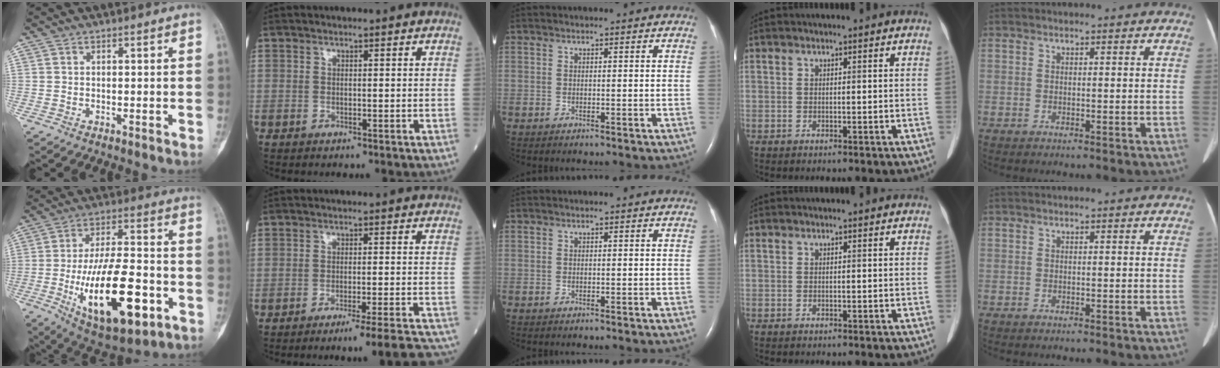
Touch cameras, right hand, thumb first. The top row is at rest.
{"thumb": {"total": 23.0, "force": [-7.0, 9.7, 19.7], "torque": [-0.322, 0.022, -0.098]}, "index": {"total": 10.8, "force": [-9.9, -0.7, 4.3], "torque": [-0.026, 0.001, -0.133]}}